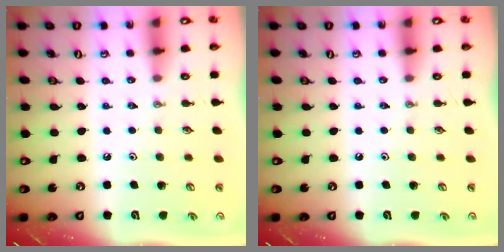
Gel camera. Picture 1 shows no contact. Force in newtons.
{"total": 0.0}